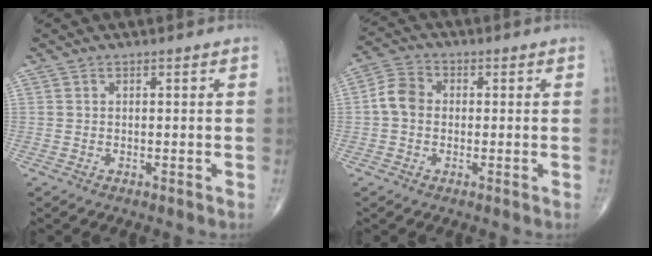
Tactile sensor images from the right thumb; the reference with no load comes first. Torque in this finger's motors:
{"motor_torque": [1.01, 1.23, 0.58, -0.21, 0.04]}